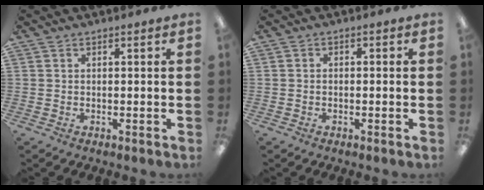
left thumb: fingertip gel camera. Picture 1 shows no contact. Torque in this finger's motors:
{"motor_torque": [0.08, 0.01, -0.28, 0.09, 0.03]}